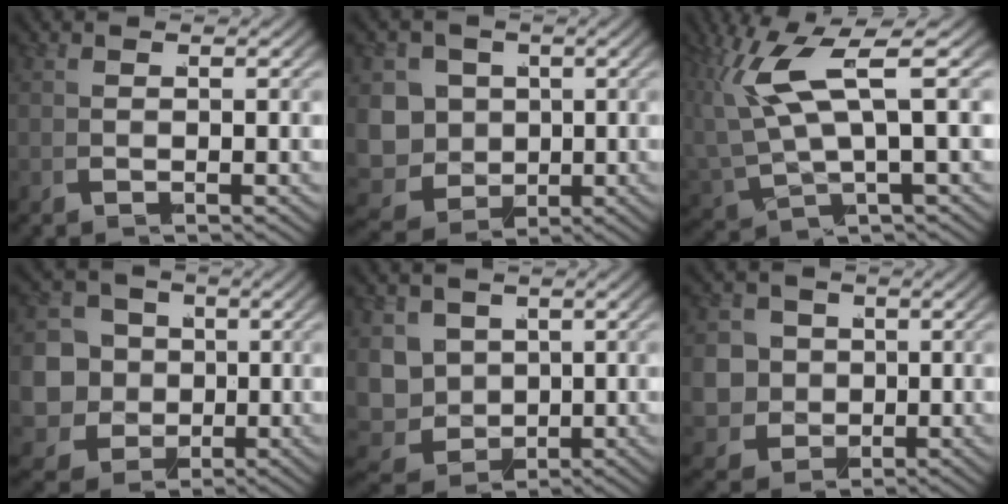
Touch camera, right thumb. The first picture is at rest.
{"total": 12.2, "force": [-2.9, 10.5, 5.6], "torque": [-0.144, -0.060, -0.047]}
{"total": 6.5, "force": [0.6, 3.6, 5.4], "torque": [-0.111, -0.013, 0.017]}
{"total": 12.5, "force": [-2.9, 10.8, 5.6], "torque": [-0.137, -0.056, -0.052]}
{"total": 8.8, "force": [-1.8, 7.4, 4.4], "torque": [-0.131, -0.066, -0.015]}
{"total": 9.3, "force": [-1.2, 8.0, 4.4], "torque": [-0.111, -0.046, -0.017]}